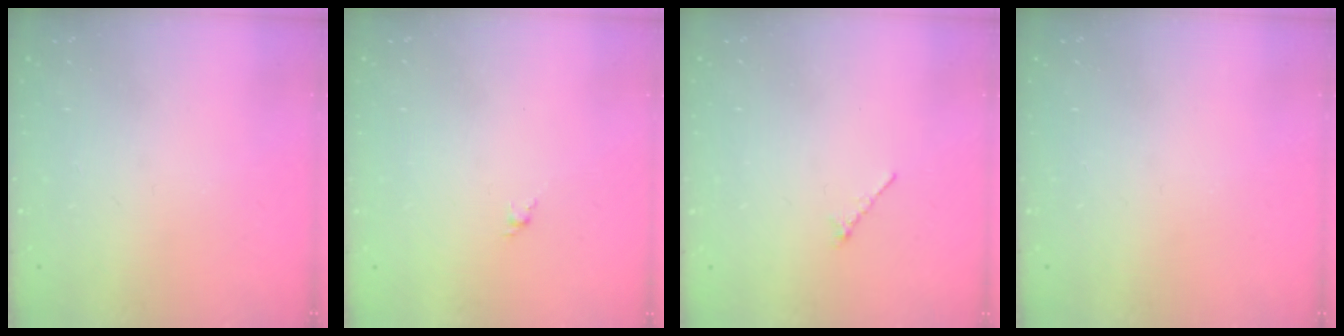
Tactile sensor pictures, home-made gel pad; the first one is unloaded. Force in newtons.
{"total": 1.6, "press": 1.5, "slide": 0.6}
{"total": 0.8, "press": 0.7, "slide": 0.4}
{"total": 0.0}